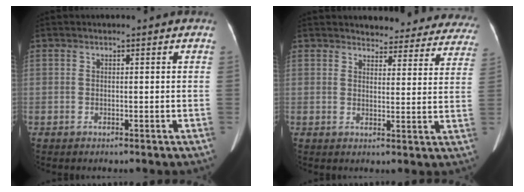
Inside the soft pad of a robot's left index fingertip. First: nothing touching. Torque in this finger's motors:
{"motor_torque": [0.15, -0.21, 0.03, -0.01]}